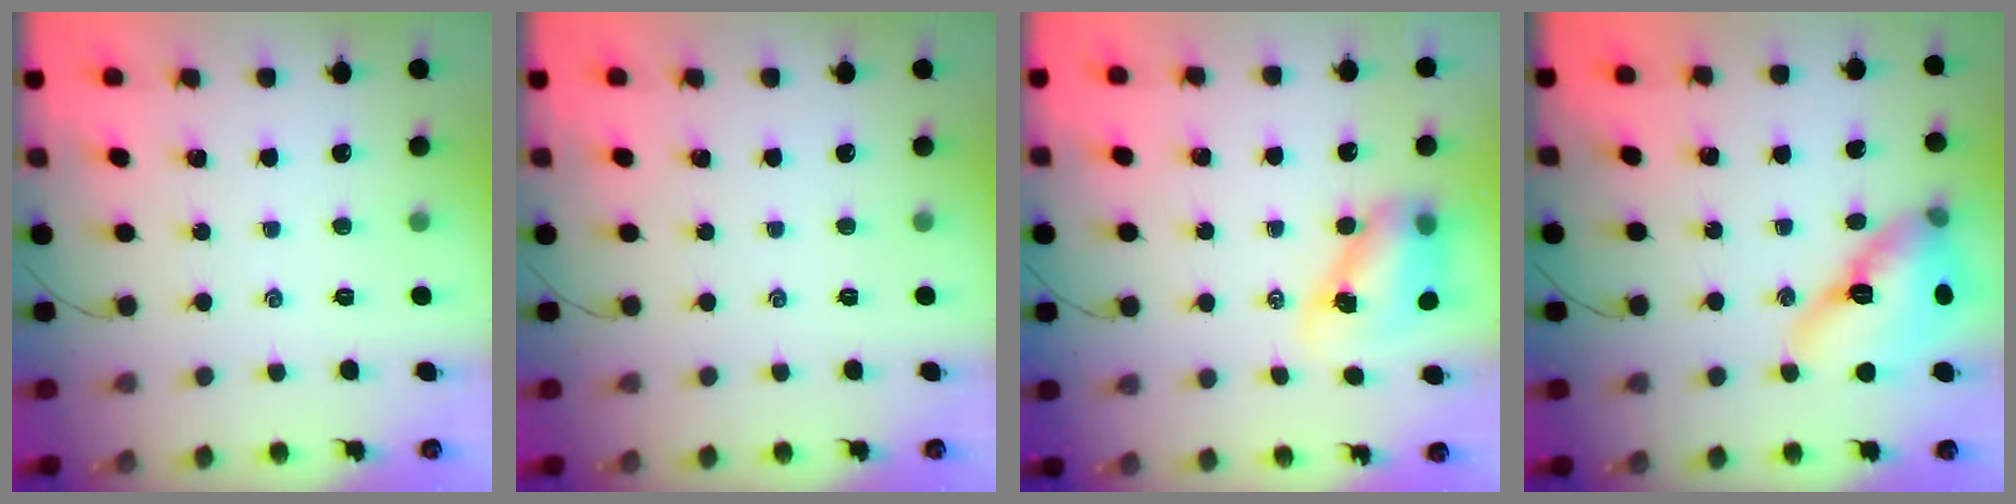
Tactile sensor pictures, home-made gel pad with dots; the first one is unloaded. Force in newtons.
{"total": 0.0}
{"total": 8.6, "press": 8.4, "slide": 2.0}
{"total": 15.5, "press": 15.0, "slide": 4.1}